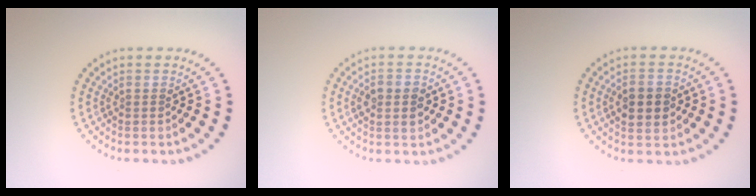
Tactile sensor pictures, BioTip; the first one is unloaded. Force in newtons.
{"total": 2.3, "press": 2.3, "slide": 0.1}
{"total": 3.7, "press": 3.7, "slide": 0.2}